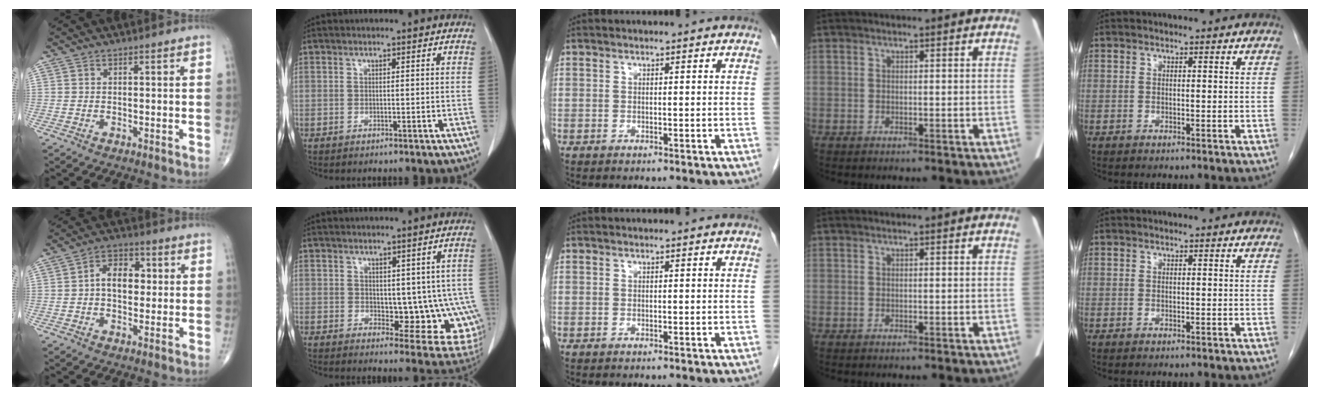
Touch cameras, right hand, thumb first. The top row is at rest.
{"thumb": {"total": 7.7, "force": [0.6, 5.1, 5.7], "torque": [-0.071, 0.017, 0.003]}, "index": {"total": 10.3, "force": [-0.7, 5.6, 8.7], "torque": [-0.083, 0.001, 0.003]}}